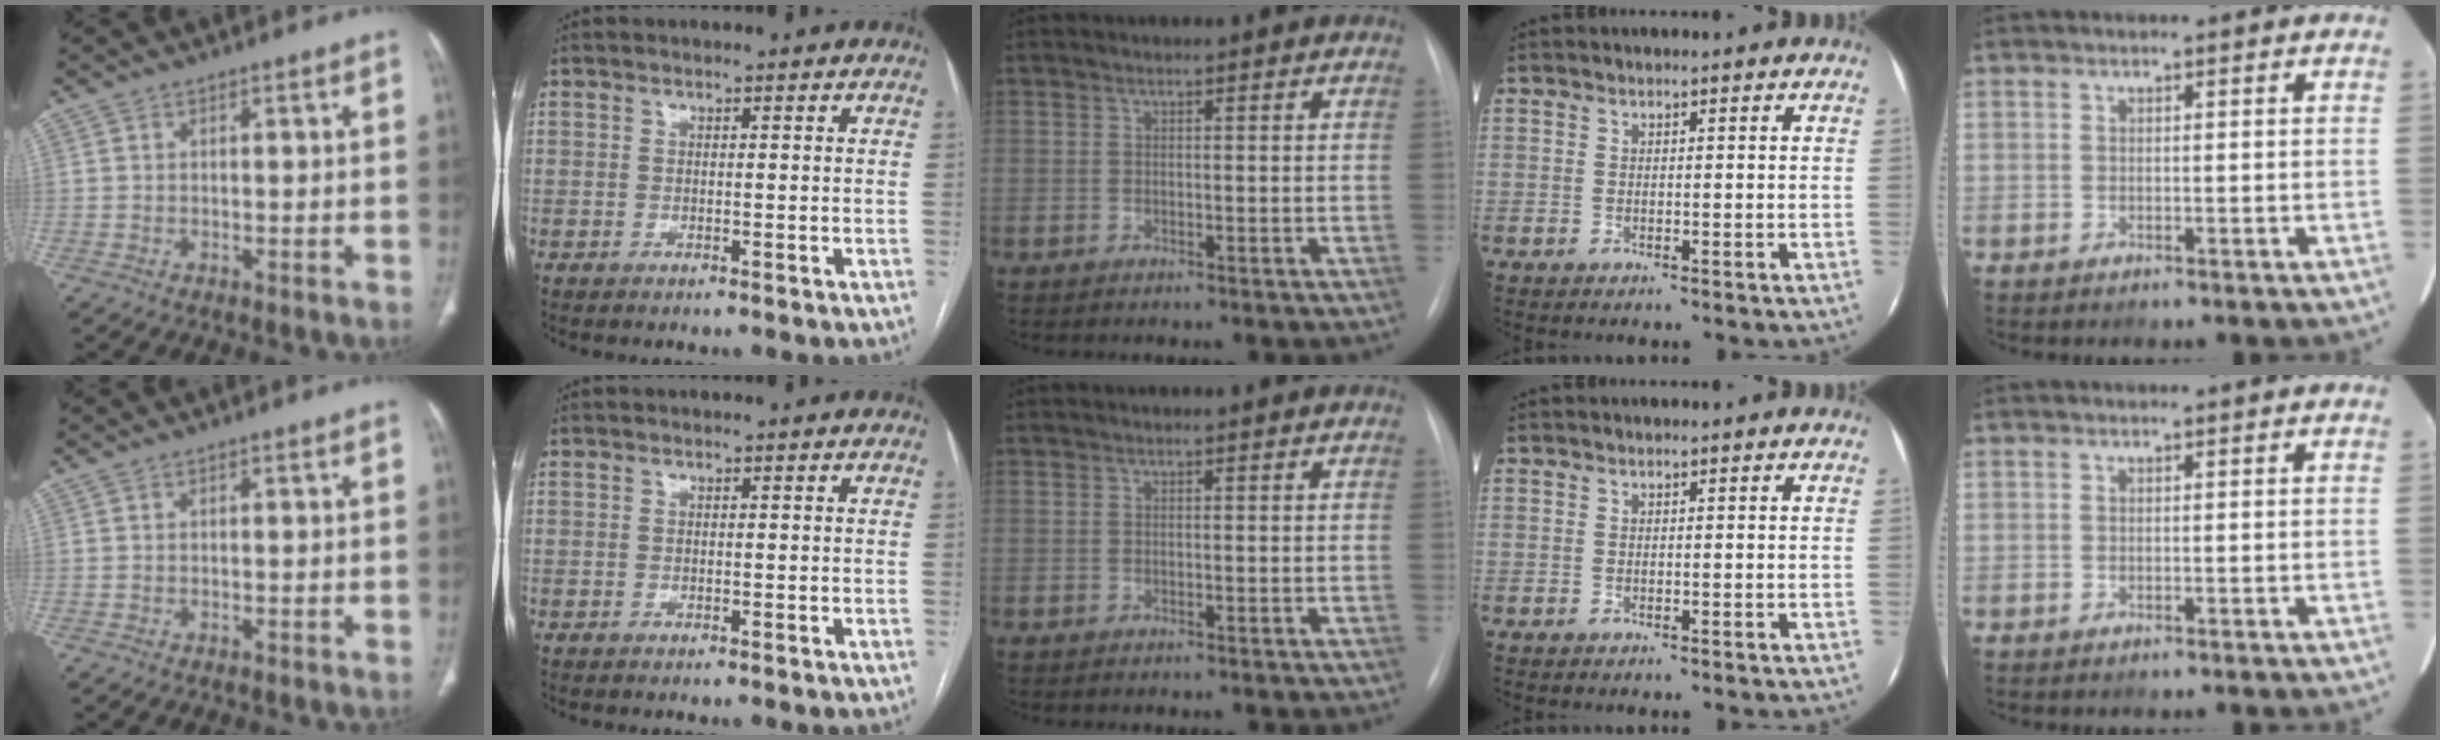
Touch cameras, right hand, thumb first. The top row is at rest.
{}